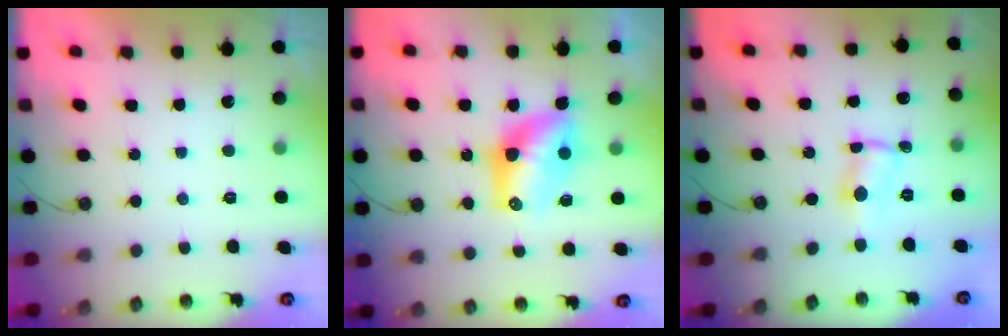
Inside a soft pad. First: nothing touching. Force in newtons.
{"total": 10.1, "press": 10.1, "slide": 0.6}
{"total": 1.0, "press": 0.8, "slide": 0.5}